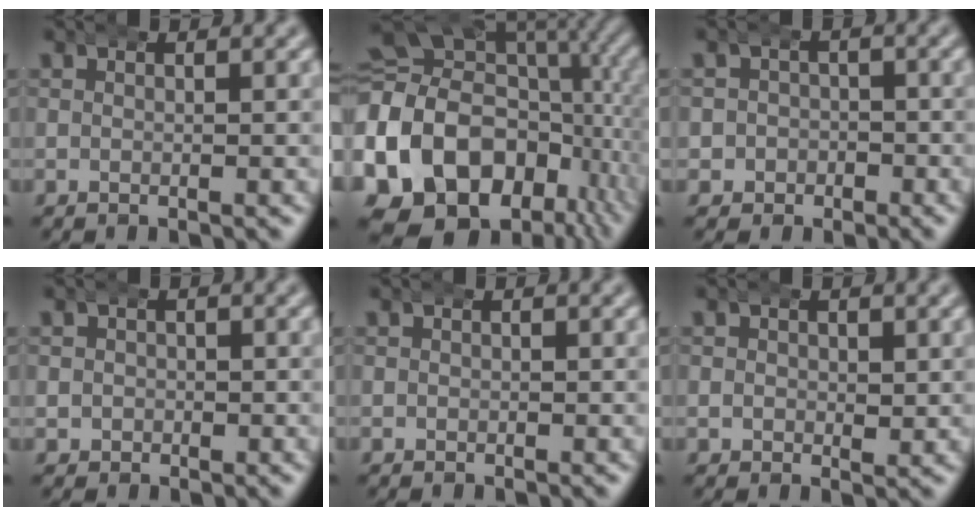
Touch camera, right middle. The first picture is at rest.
{"total": 22.4, "force": [-3.7, 18.3, 12.3], "torque": [-0.246, -0.051, -0.064]}
{"total": 4.4, "force": [-1.8, 4.0, 0.3], "torque": [-0.006, -0.013, -0.036]}
{"total": 2.0, "force": [-0.2, 2.0, 0.3], "torque": [-0.013, -0.007, -0.001]}
{"total": 0.5, "force": [0.0, 0.5, 0.0], "torque": [-0.003, -0.003, 0.002]}
{"total": 1.7, "force": [0.4, 1.4, 0.7], "torque": [-0.016, -0.006, 0.011]}